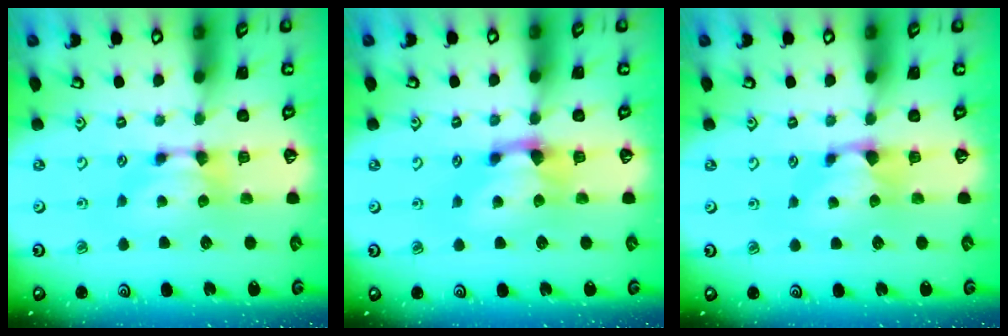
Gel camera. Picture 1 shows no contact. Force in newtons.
{"total": 2.2, "press": 2.1, "slide": 0.9}
{"total": 1.3, "press": 0.7, "slide": 1.0}